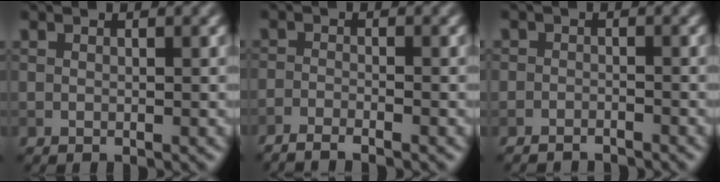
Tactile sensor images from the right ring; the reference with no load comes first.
{"total": 2.9, "force": [-2.4, 0.5, 1.6], "torque": [-0.029, -0.002, -0.047]}
{"total": 2.2, "force": [-2.0, 0.8, 0.1], "torque": [0.011, -0.001, -0.035]}